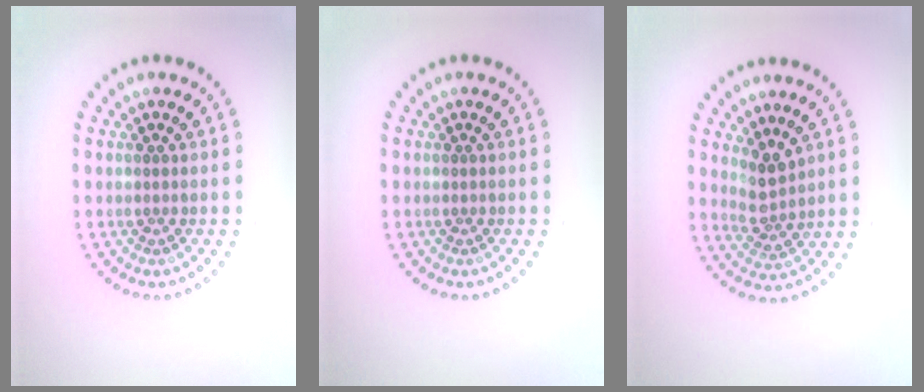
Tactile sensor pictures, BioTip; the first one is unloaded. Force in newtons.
{"total": 0.0}
{"total": 2.5, "press": 2.0, "slide": 1.5}